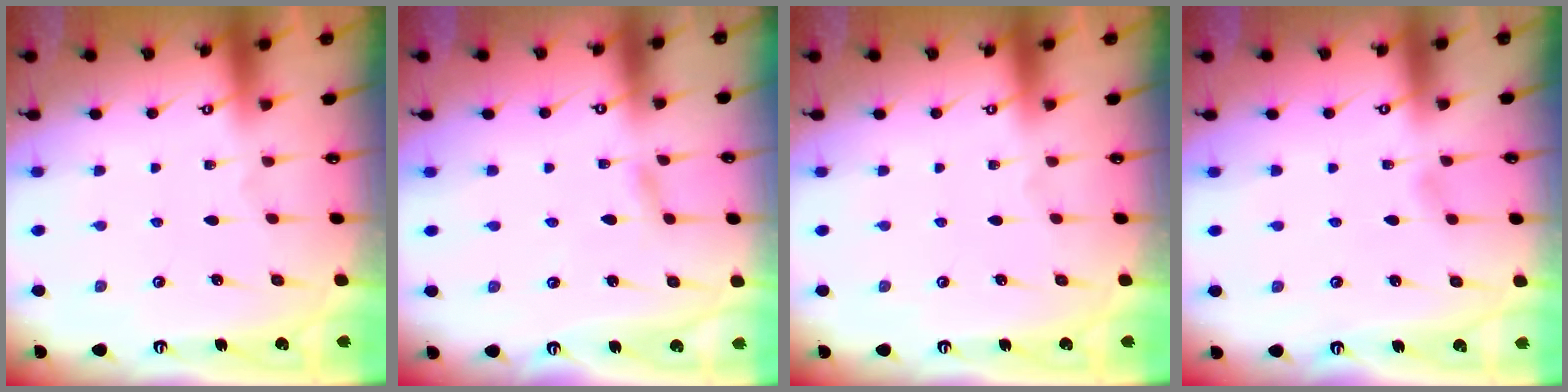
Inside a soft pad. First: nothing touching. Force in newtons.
{"total": 1.6, "press": 1.6, "slide": 0.2}
{"total": 0.0}
{"total": 2.5, "press": 2.5, "slide": 0.4}